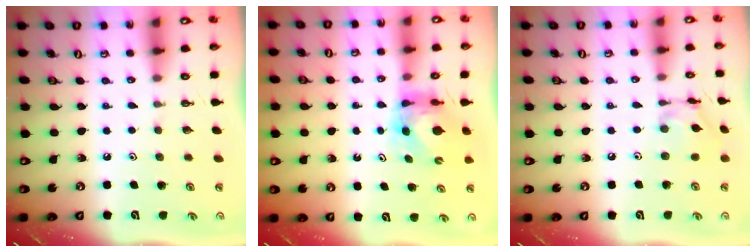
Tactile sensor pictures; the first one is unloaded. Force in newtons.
{"total": 6.2, "press": 6.1, "slide": 0.8}
{"total": 10.8, "press": 10.7, "slide": 0.7}